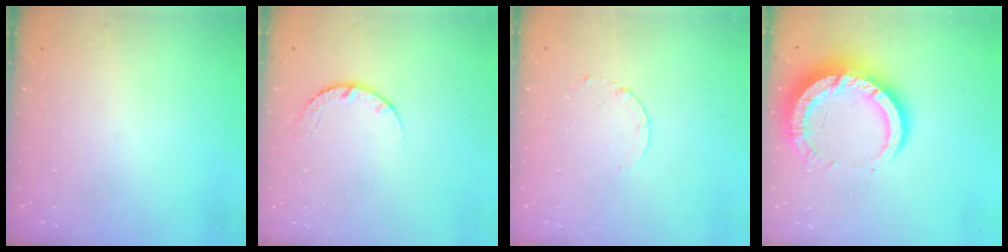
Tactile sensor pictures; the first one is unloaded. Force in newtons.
{"total": 4.6, "press": 4.5, "slide": 0.7}
{"total": 2.5, "press": 2.5, "slide": 0.3}
{"total": 13.3, "press": 13.2, "slide": 1.3}